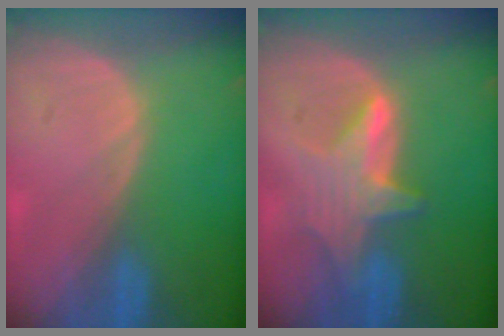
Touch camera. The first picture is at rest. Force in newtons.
{"total": 6.6, "press": 6.2, "slide": 2.1}